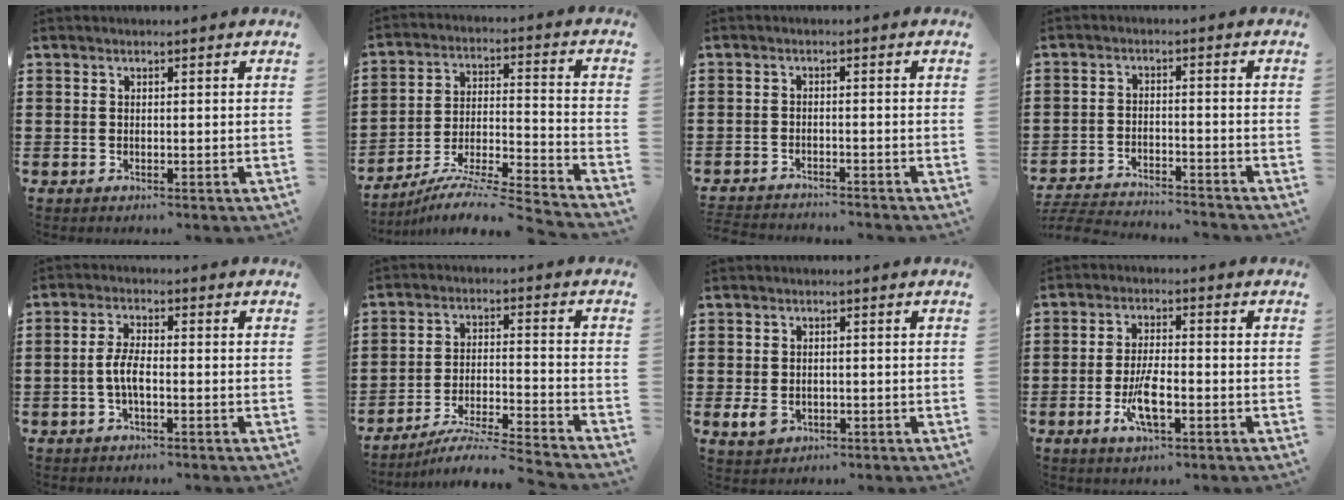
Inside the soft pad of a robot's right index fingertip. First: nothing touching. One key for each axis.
{"total": 7.9, "fx": -7.3, "fy": -0.2, "fz": 3.1, "tx": -0.050, "ty": -0.007, "tz": -0.146}
{"total": 2.2, "fx": -2.2, "fy": -0.1, "fz": -0.1, "tx": -0.004, "ty": -0.002, "tz": -0.046}
{"total": 4.2, "fx": -4.2, "fy": 0.0, "fz": 0.6, "tx": -0.027, "ty": -0.008, "tz": -0.090}
{"total": 3.9, "fx": -1.0, "fy": 1.2, "fz": 3.6, "tx": -0.085, "ty": -0.004, "tz": -0.025}
{"total": 5.5, "fx": -5.1, "fy": -0.5, "fz": 2.0, "tx": -0.041, "ty": -0.017, "tz": -0.102}
{"total": 2.5, "fx": -0.7, "fy": 1.7, "fz": 1.6, "tx": -0.047, "ty": -0.005, "tz": -0.017}
{"total": 6.5, "fx": -2.4, "fy": 2.0, "fz": 5.7, "tx": -0.126, "ty": -0.011, "tz": -0.048}